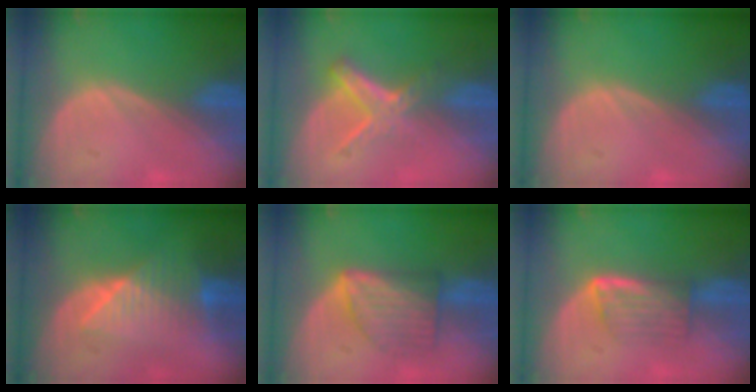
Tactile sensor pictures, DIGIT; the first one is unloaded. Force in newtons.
{"total": 5.8, "press": 5.1, "slide": 2.8}
{"total": 0.0}
{"total": 7.1, "press": 7.0, "slide": 1.1}
{"total": 6.4, "press": 6.4, "slide": 0.1}
{"total": 5.8, "press": 5.0, "slide": 2.9}